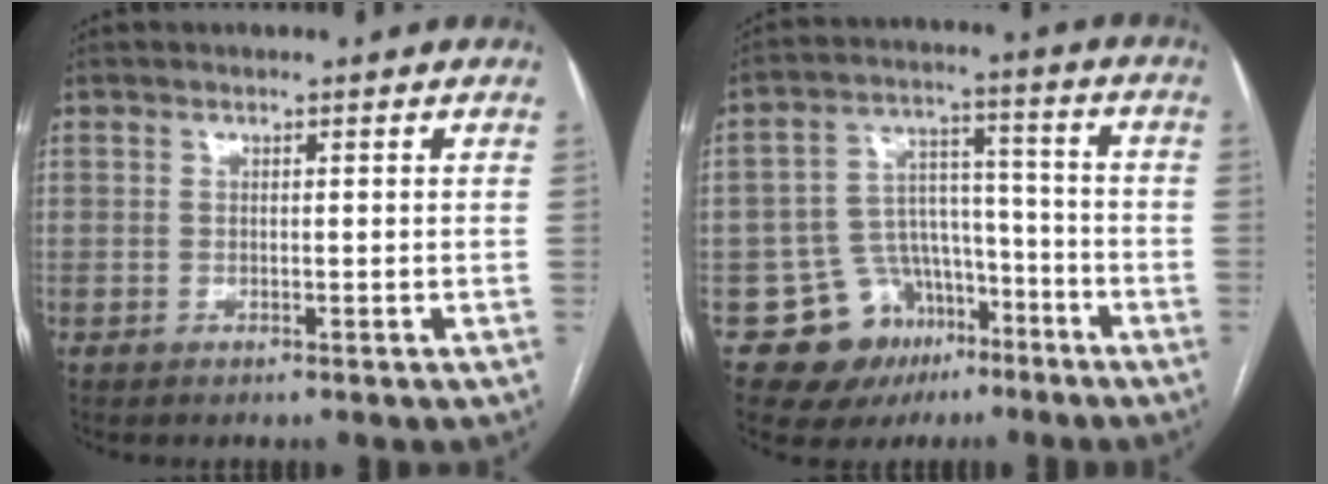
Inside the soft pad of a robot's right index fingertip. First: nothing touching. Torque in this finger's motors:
{"motor_torque": [-0.25, -0.09, -0.56, -0.15]}